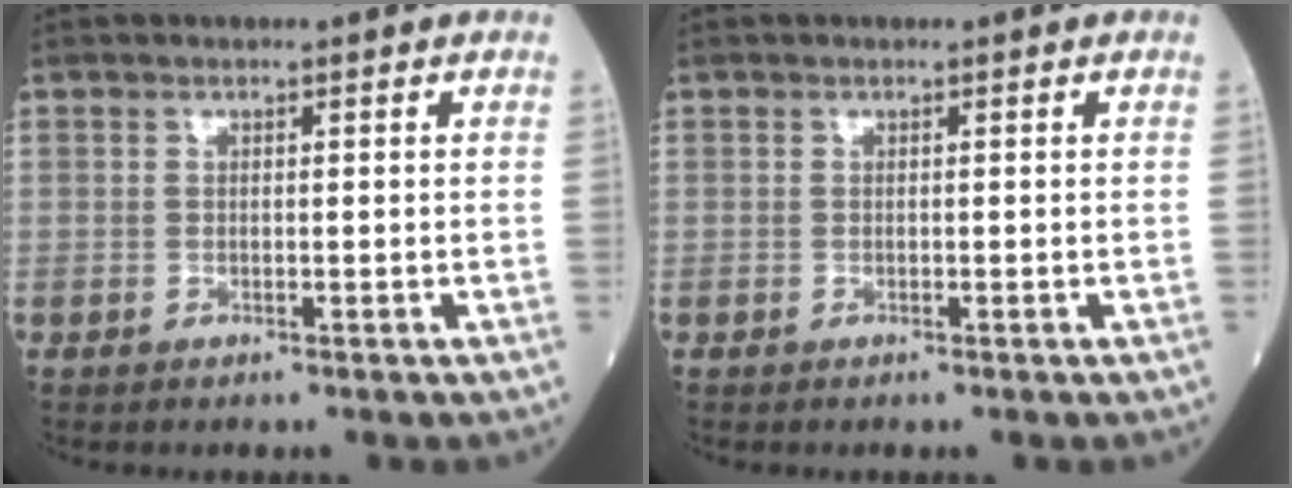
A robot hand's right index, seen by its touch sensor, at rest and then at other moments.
{"total": 0.0}